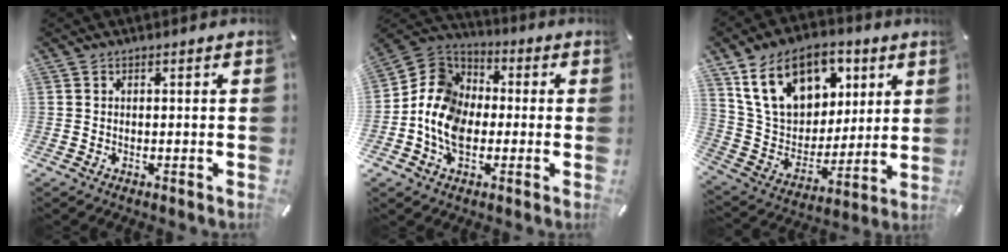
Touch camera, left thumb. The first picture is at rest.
{"total": 11.6, "force": [-3.4, 9.4, 5.9], "torque": [-0.150, 0.031, -0.068]}
{"total": 19.0, "force": [9.5, 13.4, 9.6], "torque": [-0.184, -0.028, 0.179]}